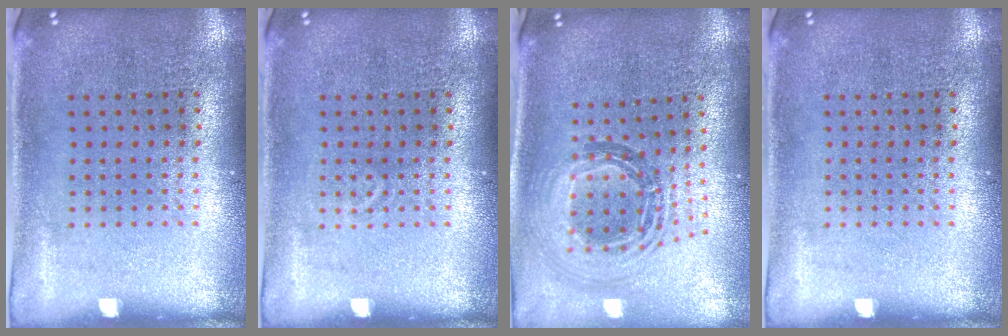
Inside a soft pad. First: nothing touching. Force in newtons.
{"total": 0.6, "press": 0.5, "slide": 0.3}
{"total": 1.1, "press": 1.0, "slide": 0.5}
{"total": 0.0}